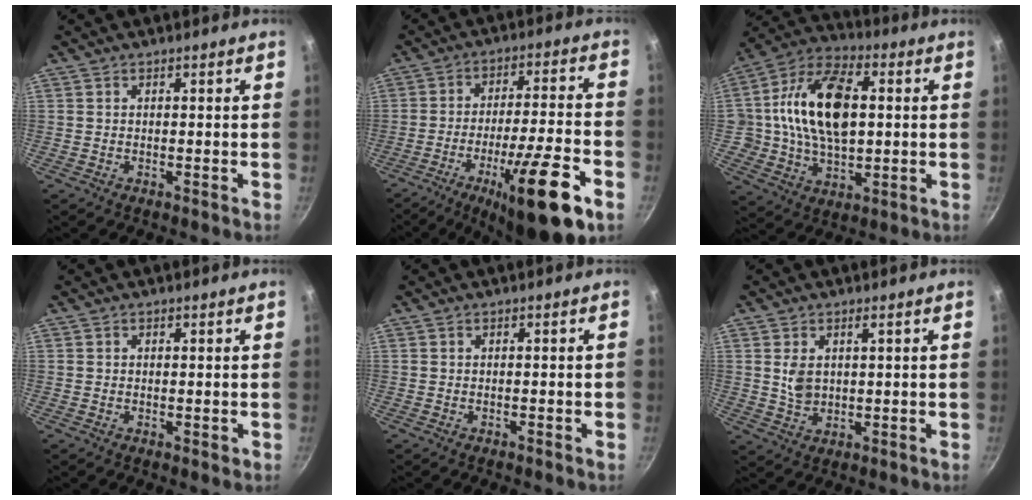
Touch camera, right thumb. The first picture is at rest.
{"total": 19.3, "force": [-8.9, 3.9, 16.6], "torque": [-0.250, 0.033, -0.133]}
{"total": 18.1, "force": [2.2, 11.6, 13.8], "torque": [-0.236, 0.013, 0.030]}
{"total": 0.9, "force": [0.1, 0.6, 0.6], "torque": [-0.007, 0.001, 0.000]}
{"total": 0.7, "force": [-0.2, 0.3, 0.6], "torque": [-0.003, 0.004, -0.005]}
{"total": 4.3, "force": [1.1, 2.8, 3.1], "torque": [-0.052, -0.008, 0.028]}